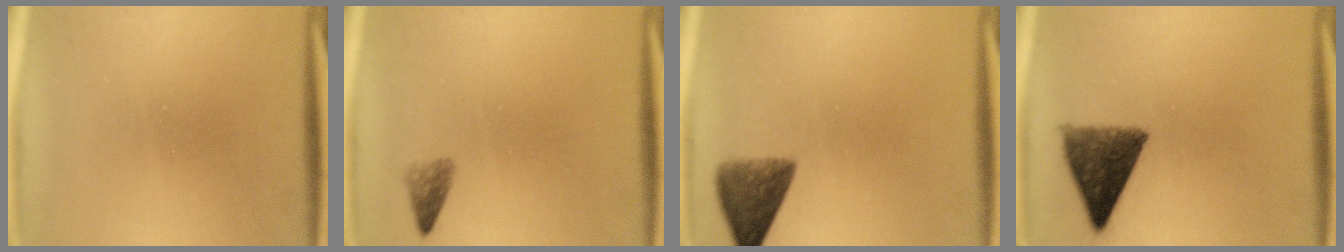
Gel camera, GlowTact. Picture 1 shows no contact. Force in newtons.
{"total": 1.7}
{"total": 6.1}
{"total": 8.8}